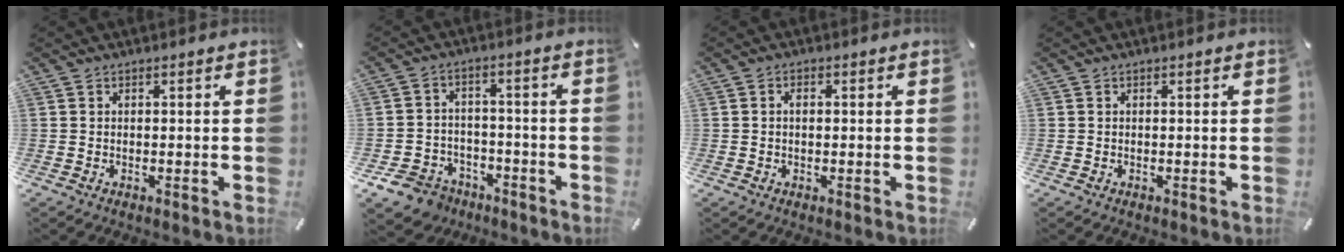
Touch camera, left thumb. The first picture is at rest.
{"total": 8.3, "force": [-5.4, 5.9, 2.1], "torque": [-0.048, 0.038, -0.100]}
{"total": 1.4, "force": [0.1, 0.8, 1.1], "torque": [-0.023, 0.004, -0.001]}
{"total": 0.0}